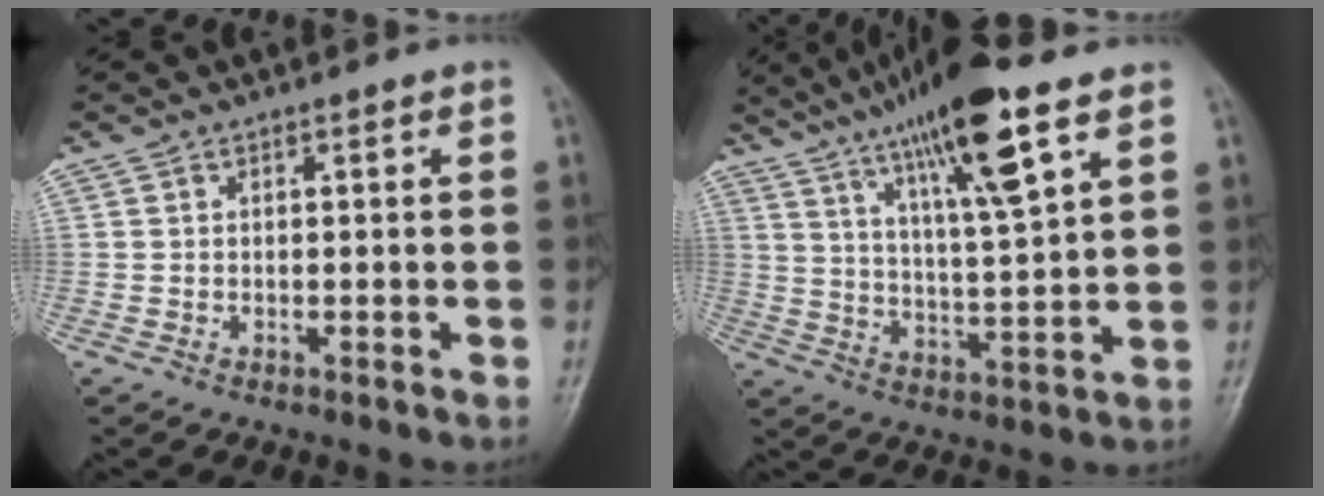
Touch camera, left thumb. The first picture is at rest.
{"total": 17.6, "force": [10.4, 2.7, 13.9], "torque": [-0.229, -0.036, 0.180]}